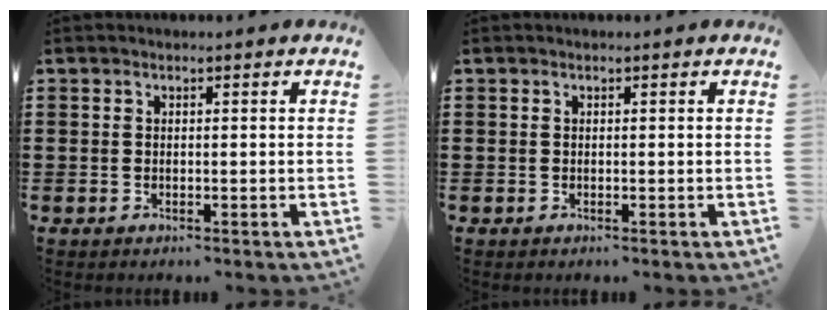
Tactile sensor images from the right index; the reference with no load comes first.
{"total": 0.0}